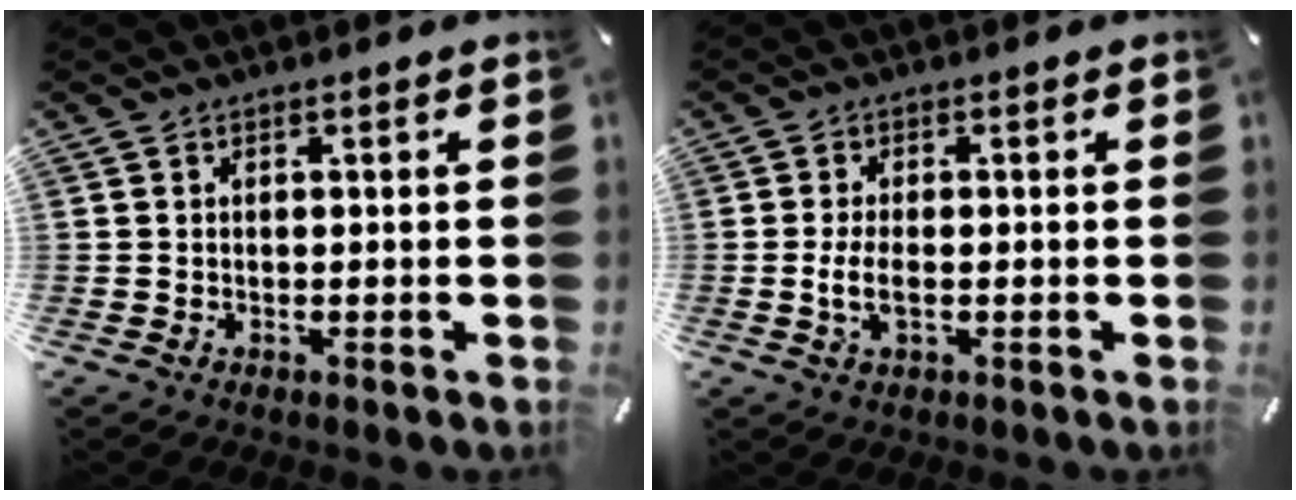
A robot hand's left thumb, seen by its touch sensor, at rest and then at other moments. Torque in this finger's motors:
{"motor_torque": [-0.10, -0.16, -0.09, 0.08, 0.03]}